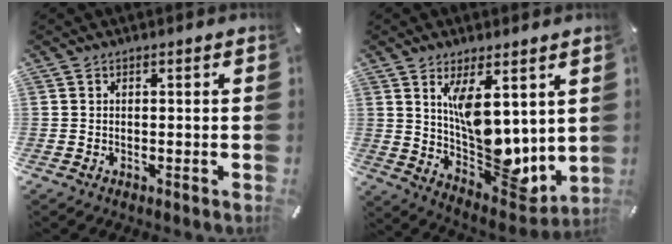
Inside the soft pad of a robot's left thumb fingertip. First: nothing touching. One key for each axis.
{"total": 12.9, "fx": 4.1, "fy": 6.8, "fz": 10.2, "tx": -0.154, "ty": -0.056, "tz": 0.082}